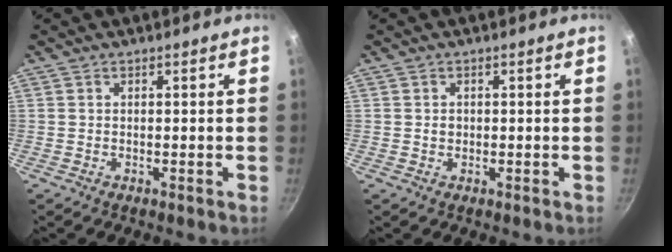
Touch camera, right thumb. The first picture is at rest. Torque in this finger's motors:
{"motor_torque": [0.12, 0.18, 0.31, -0.15, 0.00]}